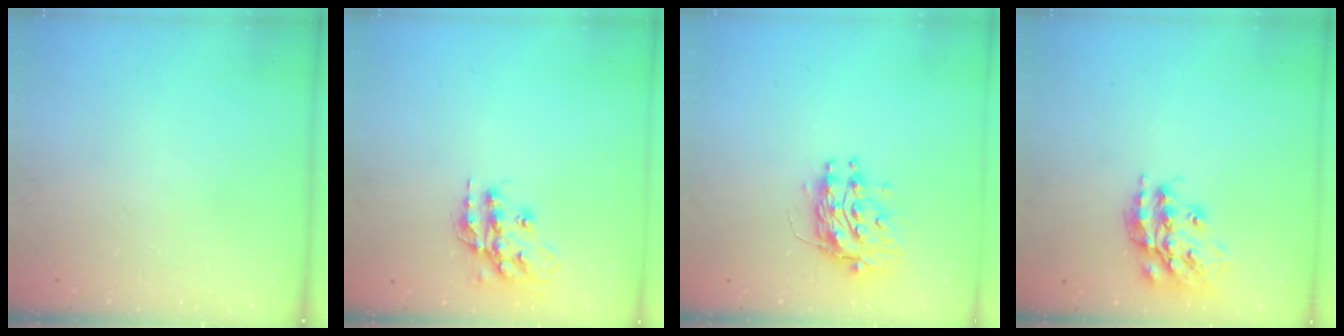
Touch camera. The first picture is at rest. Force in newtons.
{"total": 15.4, "press": 15.4, "slide": 1.0}
{"total": 10.6, "press": 10.5, "slide": 0.8}
{"total": 19.7, "press": 19.6, "slide": 1.4}